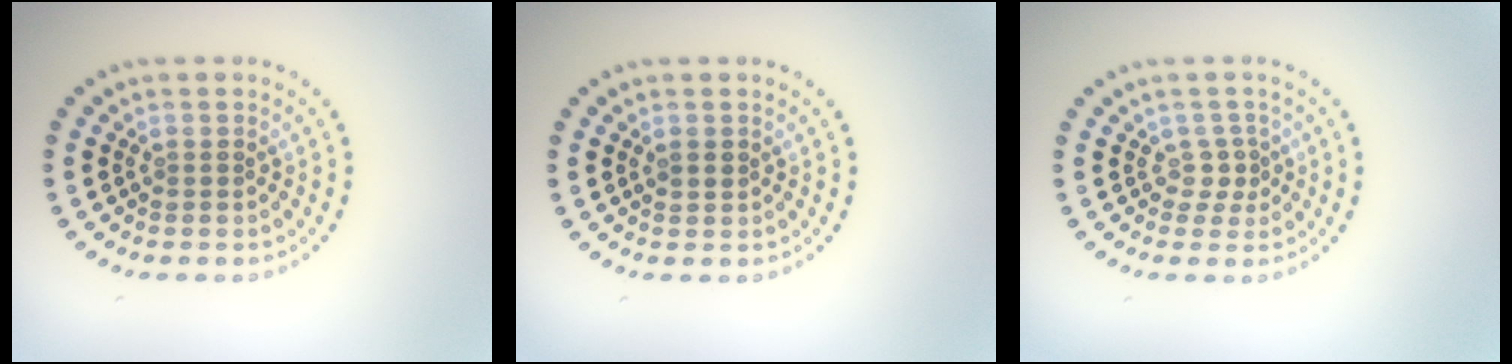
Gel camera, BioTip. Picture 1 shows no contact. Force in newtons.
{"total": 0.9, "press": 0.8, "slide": 0.3}
{"total": 1.4, "press": 1.0, "slide": 1.0}